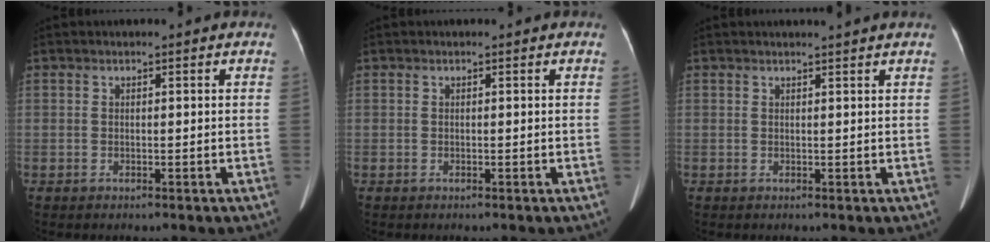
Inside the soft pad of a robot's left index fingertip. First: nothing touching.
{"total": 0.0}
{"total": 2.9, "force": [2.6, -0.7, 1.1], "torque": [-0.016, 0.004, 0.031]}